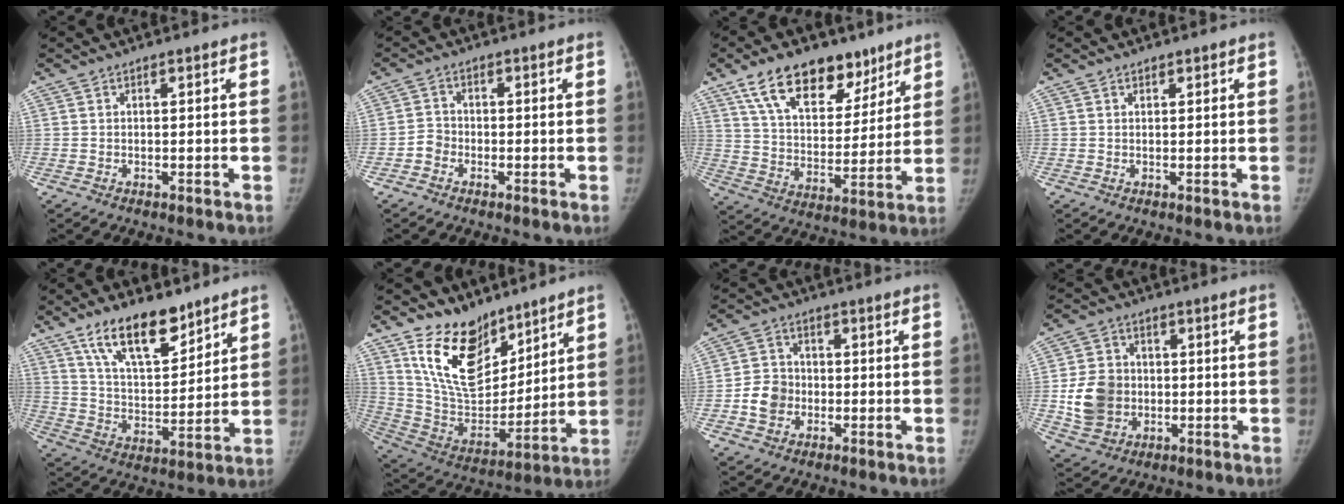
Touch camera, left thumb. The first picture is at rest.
{"total": 2.7, "force": [-1.3, 2.2, 0.7], "torque": [-0.003, 0.012, -0.033]}
{"total": 18.0, "force": [11.6, 9.9, 9.5], "torque": [-0.109, -0.047, 0.198]}
{"total": 0.6, "force": [0.5, 0.3, 0.1], "torque": [0.002, -0.003, 0.006]}
{"total": 14.6, "force": [10.2, 5.9, 8.7], "torque": [-0.115, -0.065, 0.187]}
{"total": 17.9, "force": [12.3, 9.5, 8.9], "torque": [-0.102, -0.078, 0.239]}
{"total": 6.5, "force": [-1.5, 5.7, 2.9], "torque": [-0.032, 0.017, -0.032]}
{"total": 10.8, "force": [-0.8, 9.3, 5.5], "torque": [-0.079, 0.006, -0.008]}